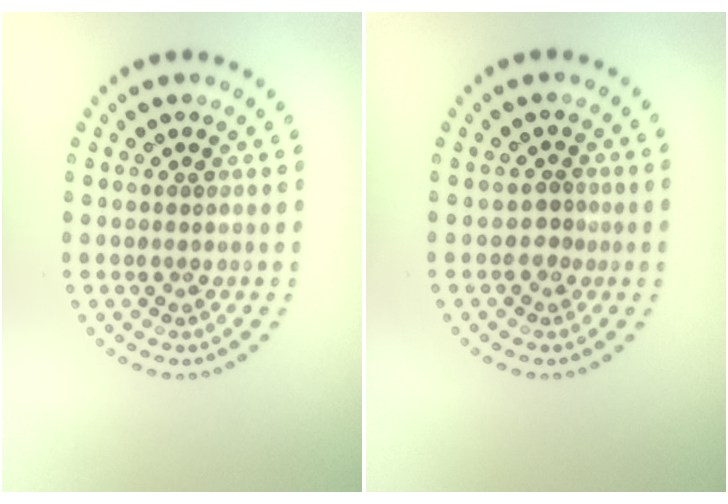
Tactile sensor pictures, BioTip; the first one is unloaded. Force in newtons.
{"total": 1.1, "press": 0.8, "slide": 0.7}